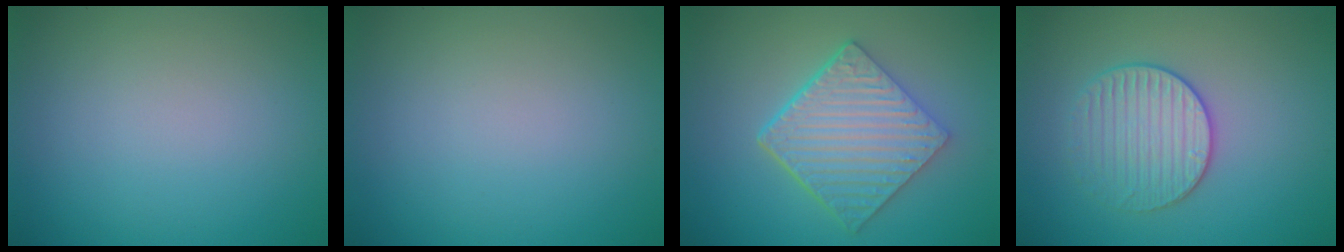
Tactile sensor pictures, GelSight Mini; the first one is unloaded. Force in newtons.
{"total": 0.0}
{"total": 6.2, "press": 4.5, "slide": 4.3}
{"total": 3.2, "press": 3.1, "slide": 0.5}